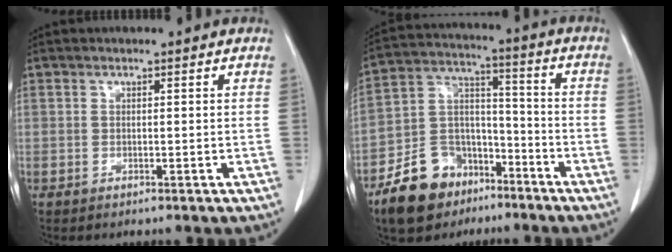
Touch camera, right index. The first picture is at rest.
{"total": 13.2, "force": [-8.8, 8.5, 4.9], "torque": [-0.102, 0.037, -0.150]}